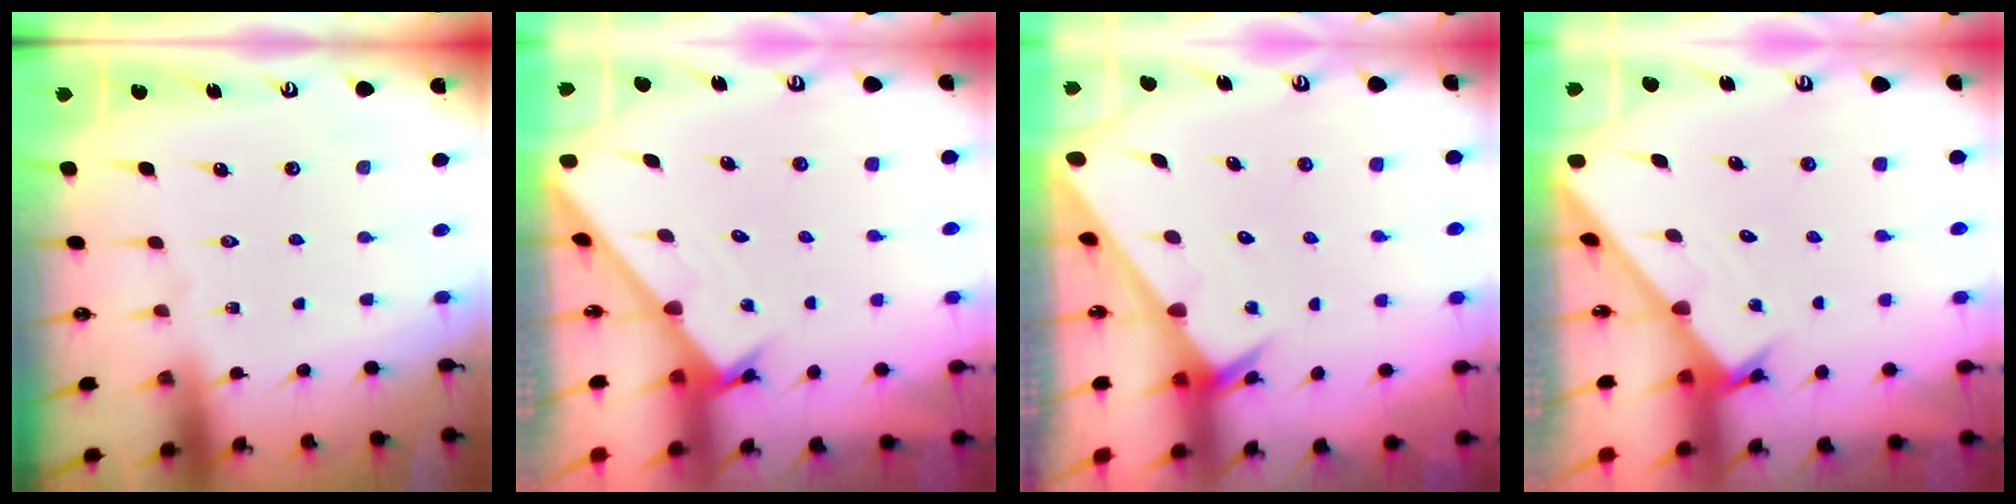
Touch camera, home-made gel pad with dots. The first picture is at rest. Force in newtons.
{"total": 1.6, "press": 1.6, "slide": 0.1}
{"total": 2.5, "press": 2.5, "slide": 0.1}
{"total": 1.6, "press": 1.6, "slide": 0.1}